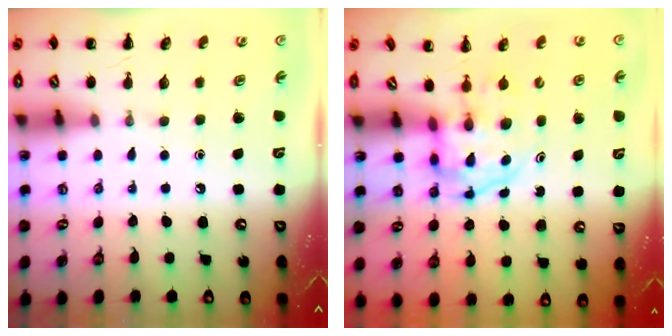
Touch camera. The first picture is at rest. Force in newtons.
{"total": 3.3, "press": 3.3, "slide": 0.5}